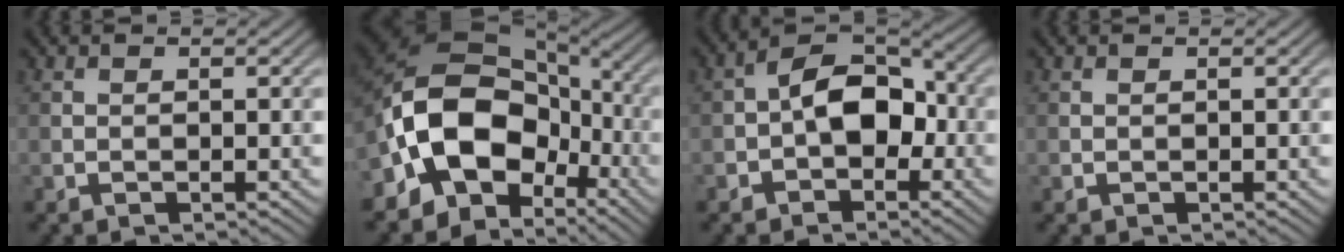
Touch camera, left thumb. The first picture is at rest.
{"total": 14.8, "force": [-4.6, 10.2, 9.6], "torque": [-0.179, 0.003, -0.106]}
{"total": 7.4, "force": [-1.3, 4.9, 5.4], "torque": [-0.077, 0.017, -0.036]}
{"total": 0.0}